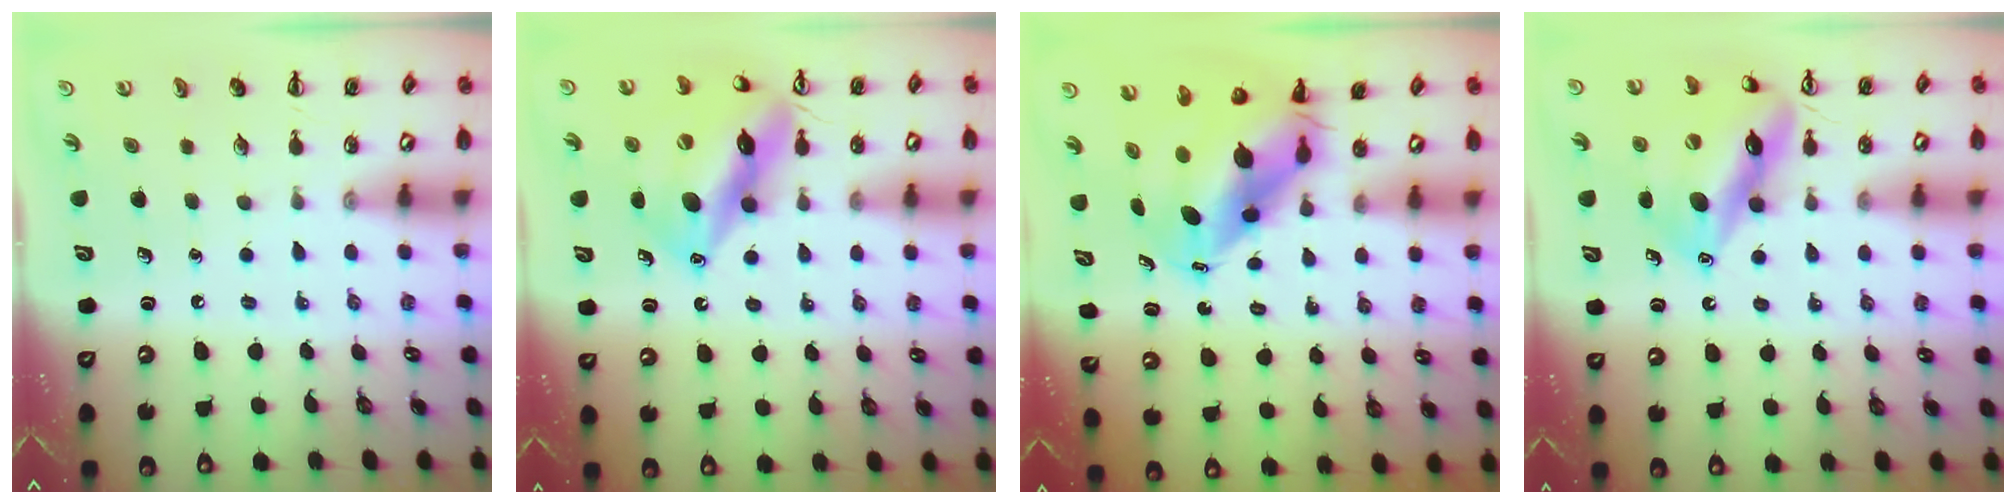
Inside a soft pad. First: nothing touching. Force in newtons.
{"total": 16.1, "press": 15.8, "slide": 2.7}
{"total": 9.5, "press": 9.1, "slide": 2.8}
{"total": 15.2, "press": 15.1, "slide": 2.2}